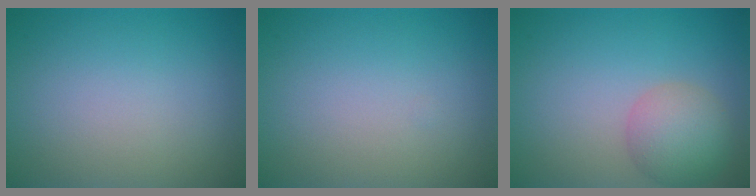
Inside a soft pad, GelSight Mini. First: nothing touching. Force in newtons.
{"total": 0.0}
{"total": 4.1, "press": 4.1, "slide": 0.3}